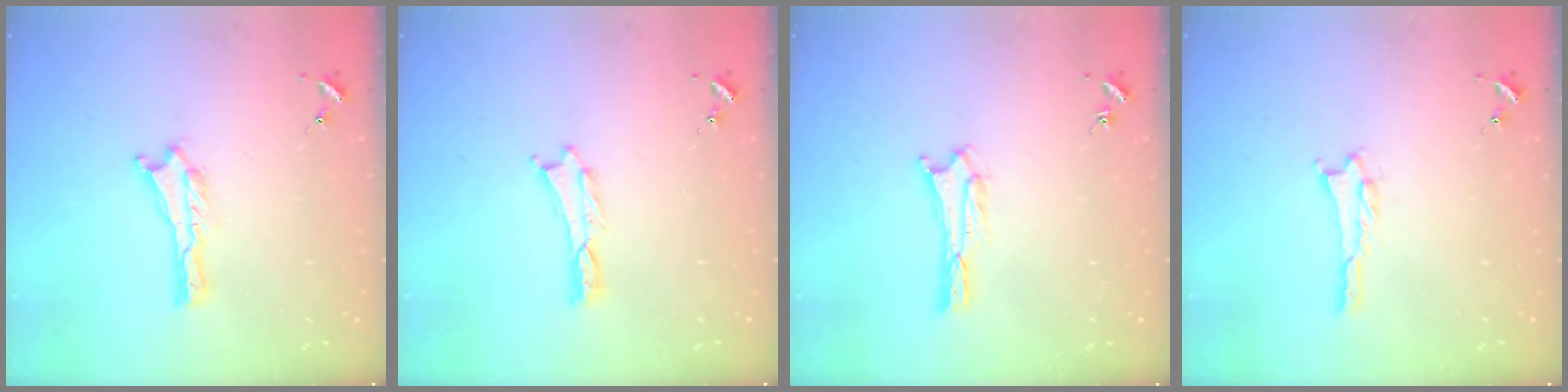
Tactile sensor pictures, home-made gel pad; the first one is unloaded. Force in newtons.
{"total": 0.0}
{"total": 1.7, "press": 1.7, "slide": 0.3}
{"total": 0.5, "press": 0.5, "slide": 0.1}